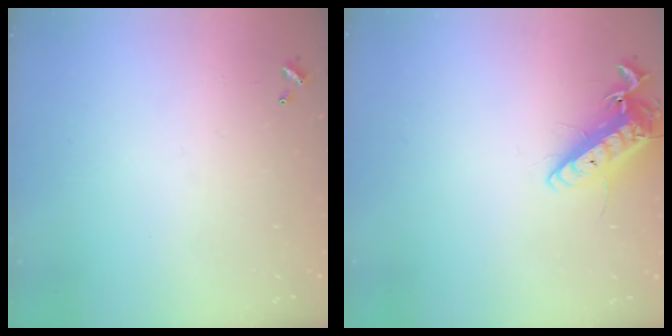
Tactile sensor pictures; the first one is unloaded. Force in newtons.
{"total": 14.0, "press": 13.9, "slide": 2.0}